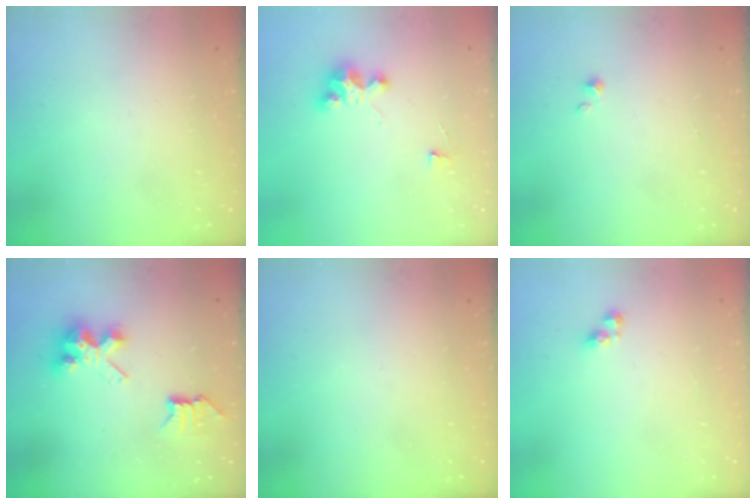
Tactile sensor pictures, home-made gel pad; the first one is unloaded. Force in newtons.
{"total": 4.9, "press": 4.8, "slide": 0.2}
{"total": 0.7, "press": 0.7, "slide": 0.1}
{"total": 7.6, "press": 7.6, "slide": 0.2}
{"total": 0.0}
{"total": 4.8, "press": 4.7, "slide": 0.3}